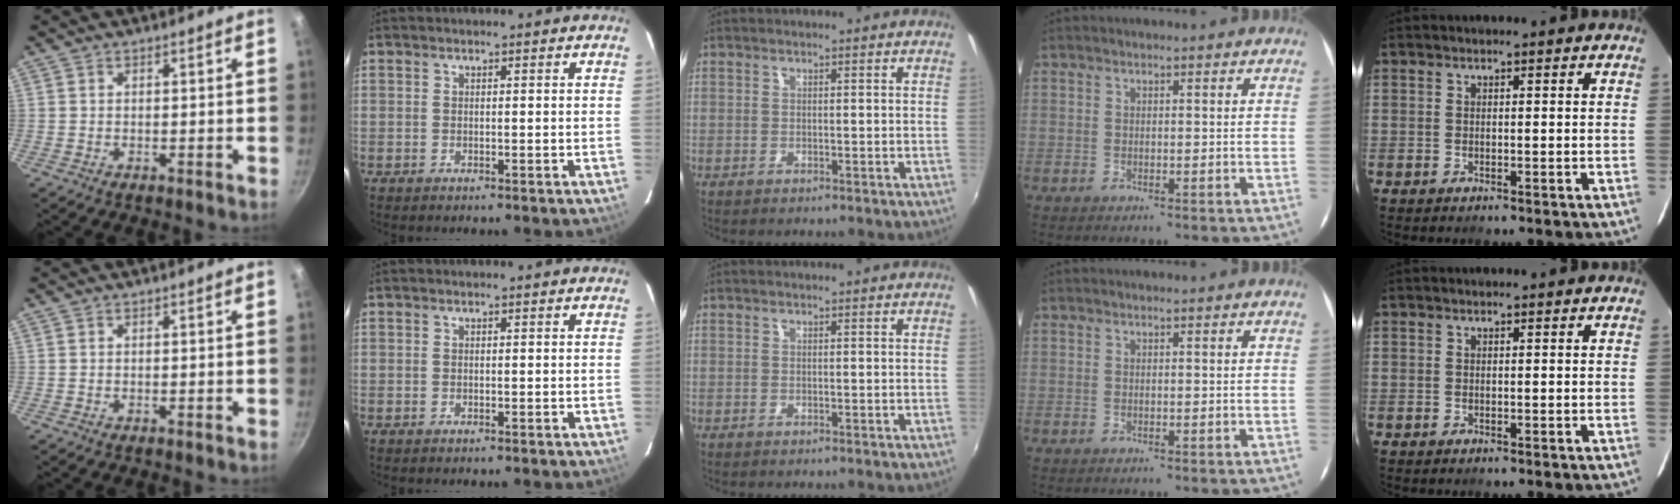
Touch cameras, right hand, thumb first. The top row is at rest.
{}